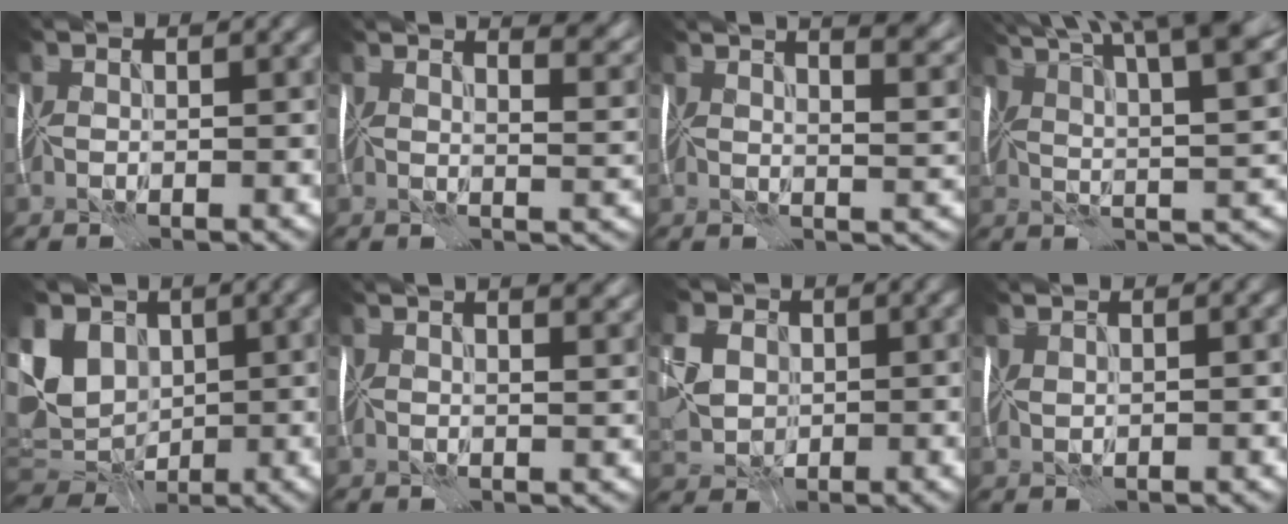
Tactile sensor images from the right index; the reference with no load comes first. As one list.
[{"total": 9.3, "force": [6.7, 2.9, 5.7], "torque": [-0.047, 0.035, 0.055]}, {"total": 11.8, "force": [7.7, 4.1, 7.9], "torque": [-0.074, 0.047, 0.072]}, {"total": 12.2, "force": [7.0, 3.5, 9.4], "torque": [-0.141, 0.029, 0.077]}, {"total": 9.9, "force": [2.2, 7.6, 6.0], "torque": [-0.141, 0.021, 0.042]}, {"total": 8.8, "force": [5.6, 3.7, 5.7], "torque": [-0.039, 0.048, 0.043]}, {"total": 5.3, "force": [0.6, 4.2, 3.2], "torque": [-0.093, 0.008, 0.008]}, {"total": 1.2, "force": [1.0, 0.1, 0.6], "torque": [-0.008, 0.004, 0.006]}]